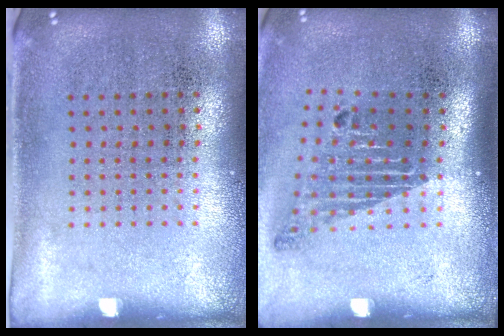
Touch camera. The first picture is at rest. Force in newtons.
{"total": 1.8, "press": 1.2, "slide": 1.3}